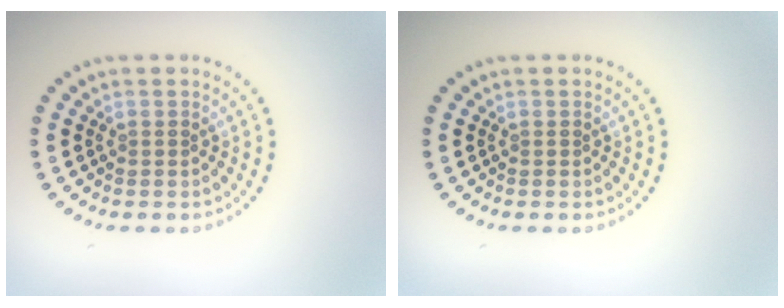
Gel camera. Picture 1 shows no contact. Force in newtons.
{"total": 0.0}